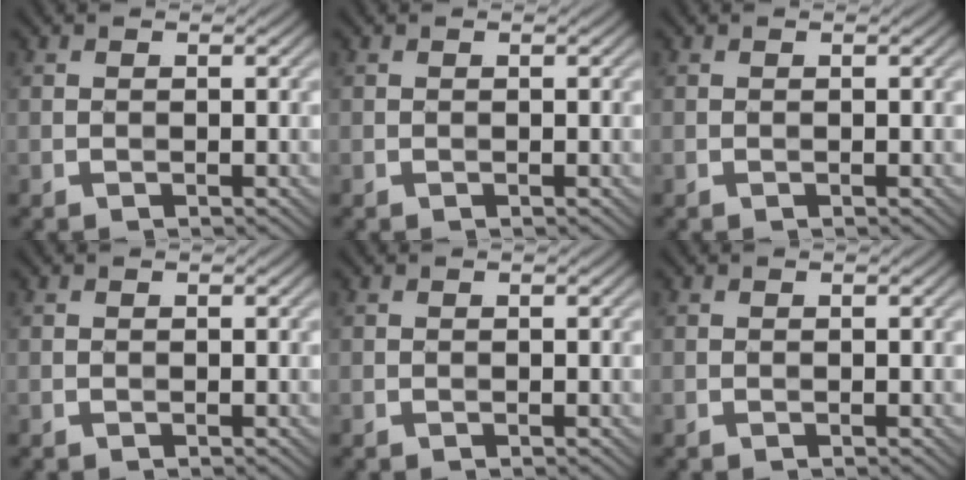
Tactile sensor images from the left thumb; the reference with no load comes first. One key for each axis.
{"total": 0.0}
{"total": 0.0}
{"total": 0.0}
{"total": 0.0}
{"total": 0.0}